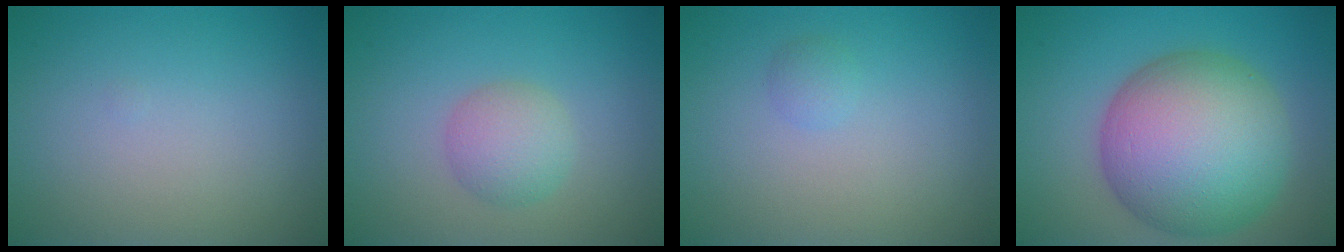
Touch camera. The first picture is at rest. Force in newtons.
{"total": 2.9, "press": 2.9, "slide": 0.1}
{"total": 0.9, "press": 0.8, "slide": 0.0}
{"total": 13.3, "press": 13.3, "slide": 0.5}